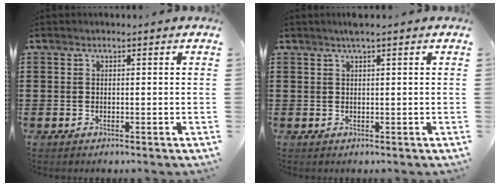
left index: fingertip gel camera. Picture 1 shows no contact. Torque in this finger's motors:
{"motor_torque": [0.67, -0.60, 0.23, 0.01]}